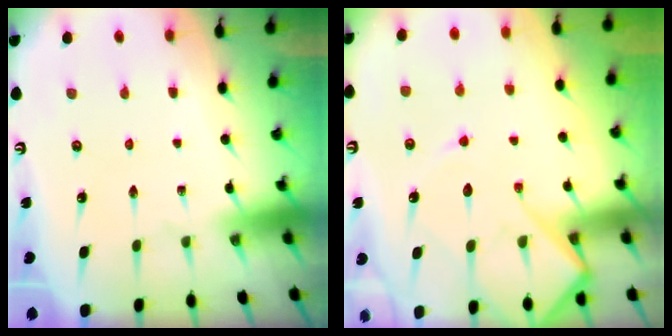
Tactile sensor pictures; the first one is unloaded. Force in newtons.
{"total": 11.8, "press": 11.8, "slide": 1.1}